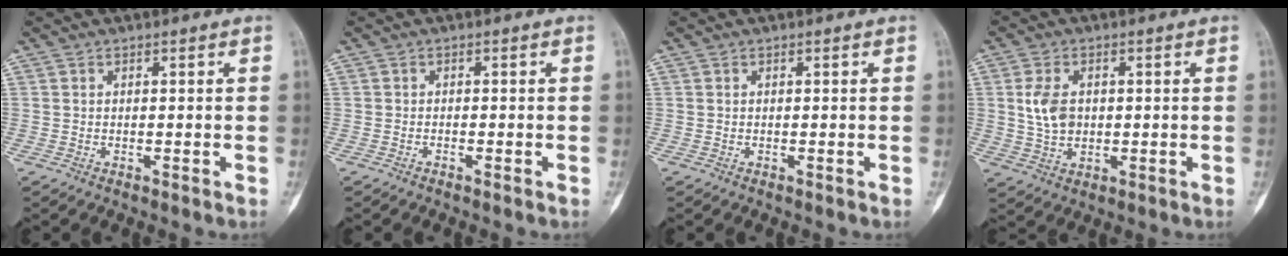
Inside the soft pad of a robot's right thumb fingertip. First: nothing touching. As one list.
[{"total": 0.5, "force": [-0.5, 0.0, 0.2], "torque": [-0.005, 0.002, -0.010]}, {"total": 0.0}, {"total": 6.2, "force": [0.6, 4.2, 4.6], "torque": [-0.082, 0.001, 0.016]}]